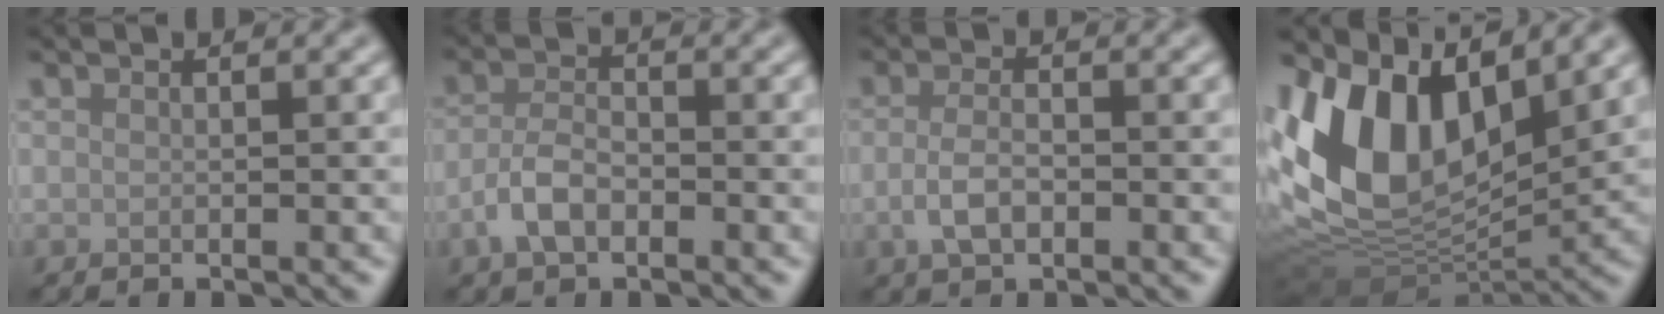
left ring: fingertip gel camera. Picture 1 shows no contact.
{"total": 3.2, "force": [-1.6, 1.7, 2.2], "torque": [-0.045, 0.003, -0.038]}
{"total": 2.8, "force": [-0.8, 1.5, 2.3], "torque": [-0.048, -0.002, -0.017]}
{"total": 12.2, "force": [3.6, 7.3, 9.1], "torque": [-0.192, -0.001, 0.063]}